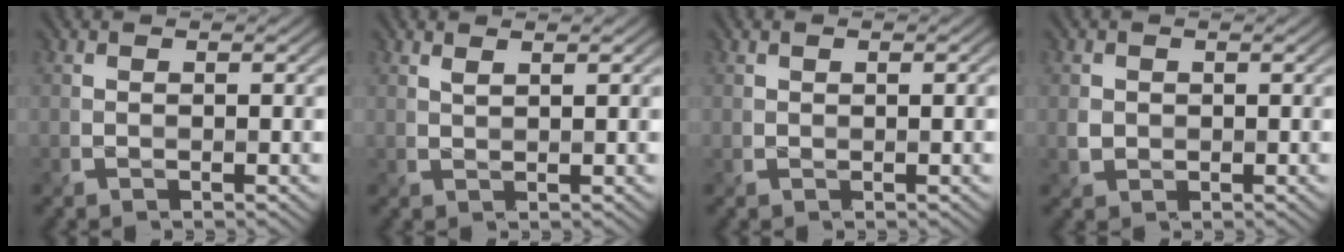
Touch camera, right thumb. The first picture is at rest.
{"total": 1.0, "force": [0.8, 0.0, 0.6], "torque": [-0.013, -0.003, 0.018]}
{"total": 1.4, "force": [0.4, 0.6, 1.2], "torque": [-0.019, 0.002, 0.007]}
{"total": 1.2, "force": [0.1, 1.2, 0.2], "torque": [-0.007, -0.006, 0.001]}